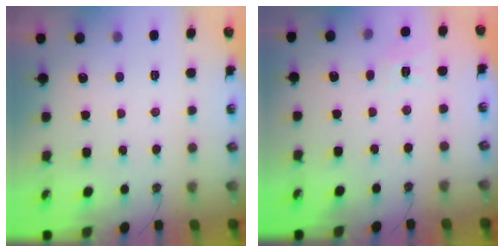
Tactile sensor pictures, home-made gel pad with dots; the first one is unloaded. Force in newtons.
{"total": 7.0, "press": 6.9, "slide": 0.8}